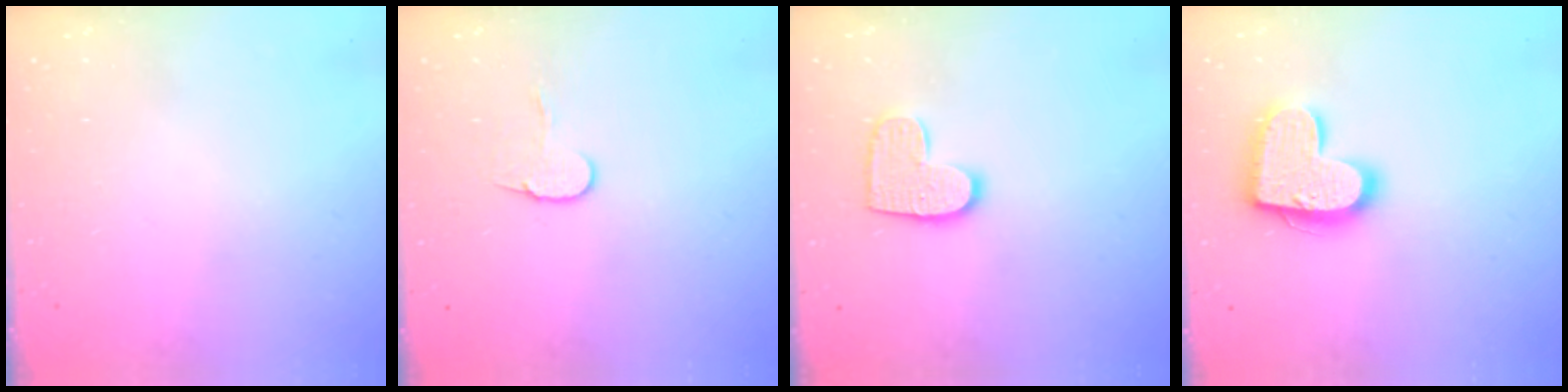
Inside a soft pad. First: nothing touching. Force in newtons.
{"total": 7.3, "press": 7.3, "slide": 0.4}
{"total": 9.9, "press": 9.9, "slide": 0.4}
{"total": 16.4, "press": 16.4, "slide": 1.0}